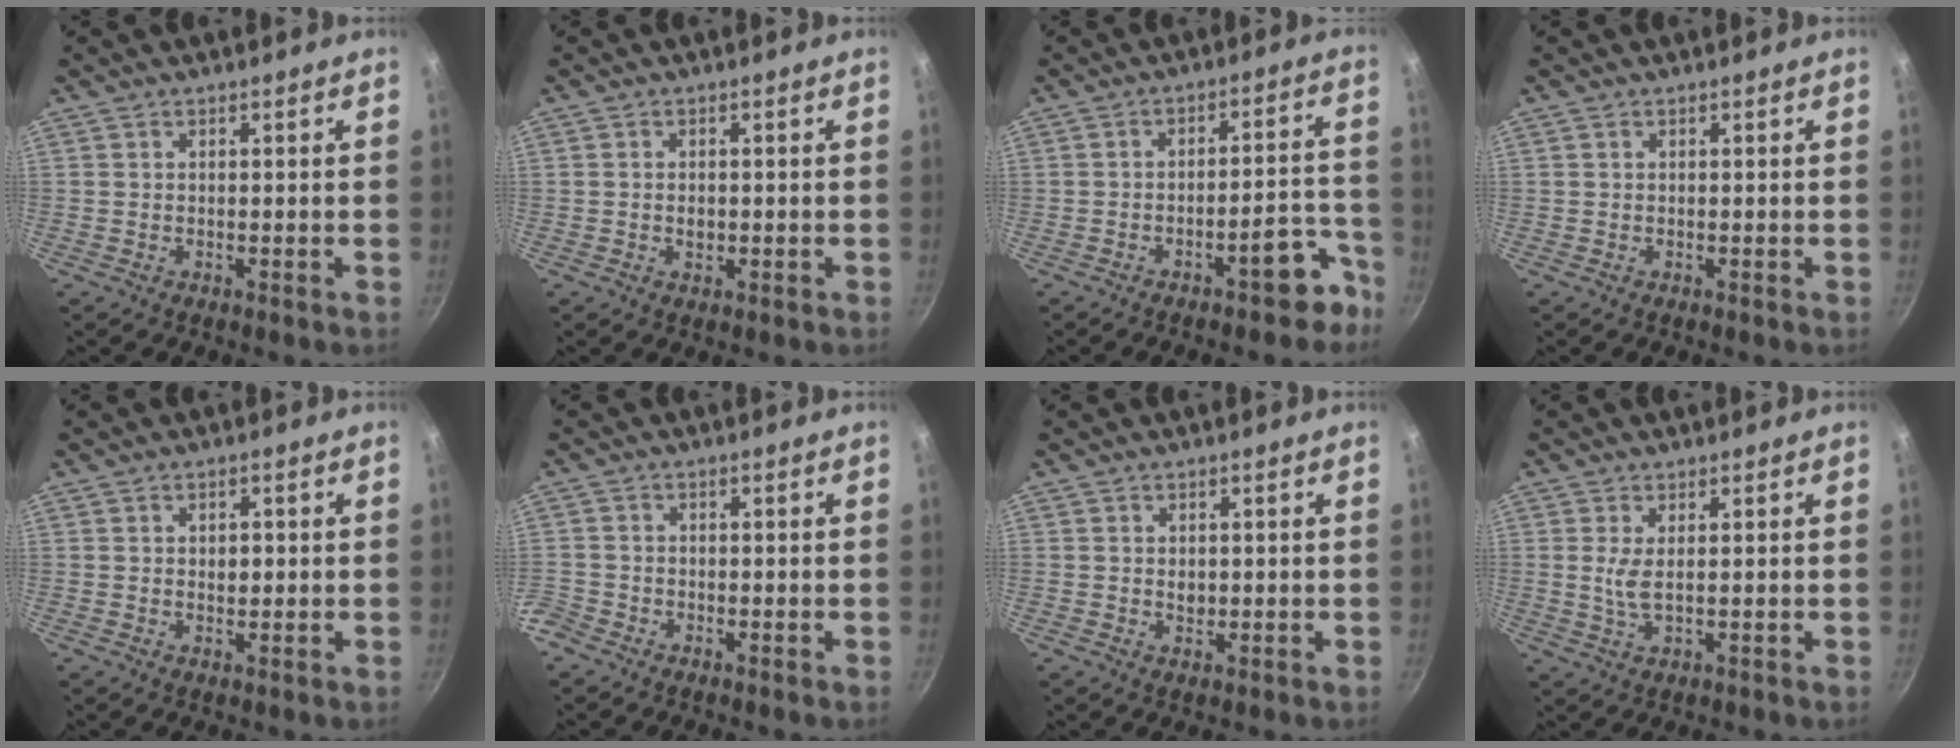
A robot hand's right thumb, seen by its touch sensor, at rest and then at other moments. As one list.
[{"total": 1.7, "force": [-0.4, 1.2, 1.2], "torque": [-0.018, -0.001, -0.006]}, {"total": 8.8, "force": [-5.7, 2.9, 6.1], "torque": [-0.043, 0.064, -0.066]}, {"total": 0.0}, {"total": 2.3, "force": [0.2, 1.6, 1.7], "torque": [-0.017, 0.001, 0.002]}, {"total": 3.7, "force": [-2.3, 2.7, 1.0], "torque": [-0.029, 0.013, -0.048]}, {"total": 1.8, "force": [0.1, 1.5, 1.0], "torque": [-0.012, -0.004, 0.002]}, {"total": 3.3, "force": [0.6, 1.3, 3.0], "torque": [-0.065, -0.006, 0.014]}]